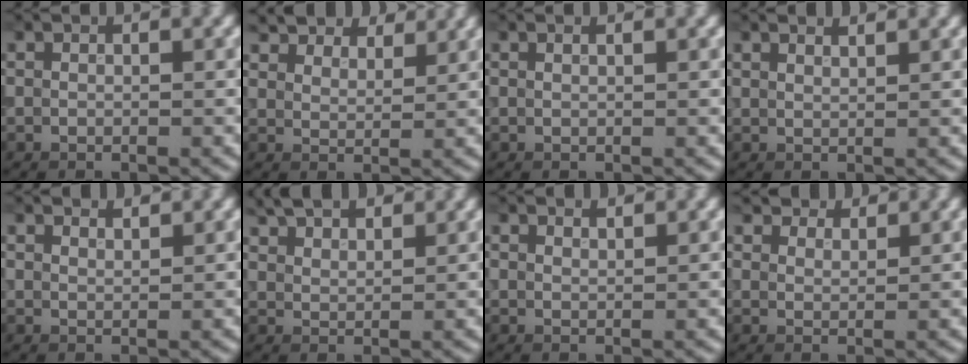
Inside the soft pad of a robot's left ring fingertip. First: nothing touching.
{"total": 6.2, "force": [5.5, 2.2, 1.9], "torque": [-0.052, -0.006, 0.098]}
{"total": 0.7, "force": [0.6, 0.2, 0.4], "torque": [-0.006, -0.001, 0.005]}
{"total": 2.3, "force": [2.1, 0.5, 0.8], "torque": [-0.004, 0.008, 0.016]}
{"total": 2.8, "force": [2.6, 0.5, 0.8], "torque": [-0.006, 0.007, 0.026]}
{"total": 4.6, "force": [4.0, 1.4, 1.8], "torque": [-0.035, 0.010, 0.063]}
{"total": 1.8, "force": [1.7, 0.2, 0.4], "torque": [-0.008, 0.002, 0.021]}
{"total": 4.1, "force": [3.7, 1.6, 0.9], "torque": [-0.031, -0.015, 0.073]}